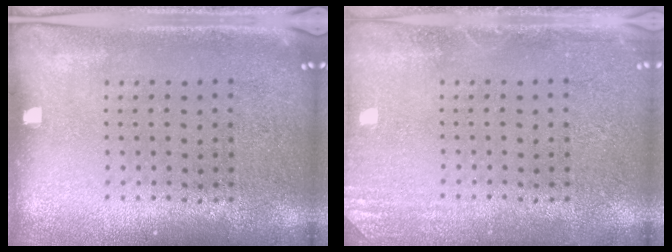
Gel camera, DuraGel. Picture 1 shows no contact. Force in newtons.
{"total": 1.8, "press": 1.8, "slide": 0.2}